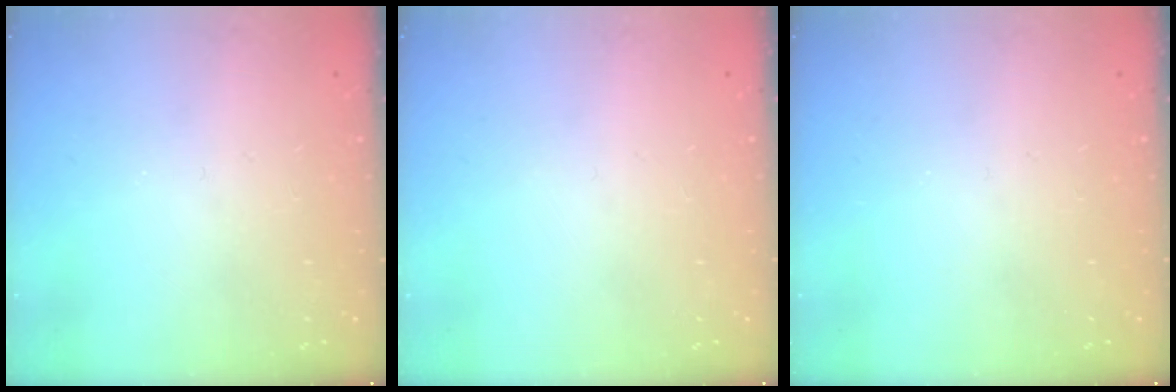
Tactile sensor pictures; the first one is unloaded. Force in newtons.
{"total": 0.0}
{"total": 0.0}